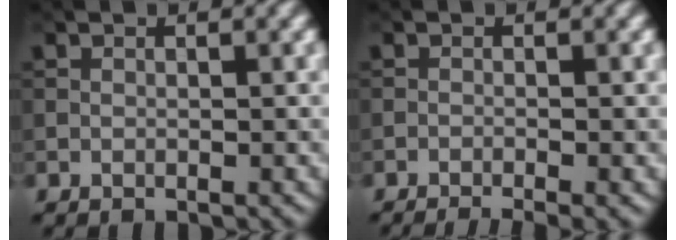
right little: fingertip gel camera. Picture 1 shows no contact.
{"total": 3.1, "force": [-2.0, 0.6, 2.3], "torque": [-0.031, -0.001, -0.035]}